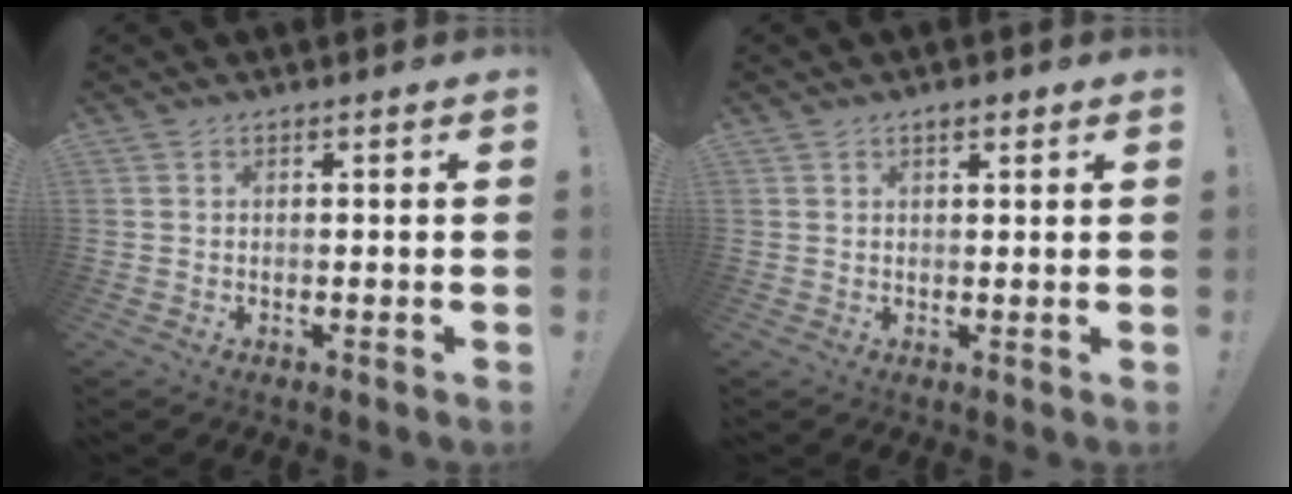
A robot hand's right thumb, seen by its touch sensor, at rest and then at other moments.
{"total": 2.0, "force": [1.3, 0.7, 1.3], "torque": [-0.013, -0.005, 0.020]}